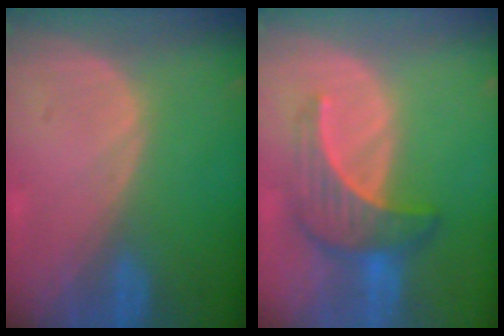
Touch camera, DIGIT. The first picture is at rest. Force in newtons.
{"total": 7.1, "press": 6.6, "slide": 2.6}